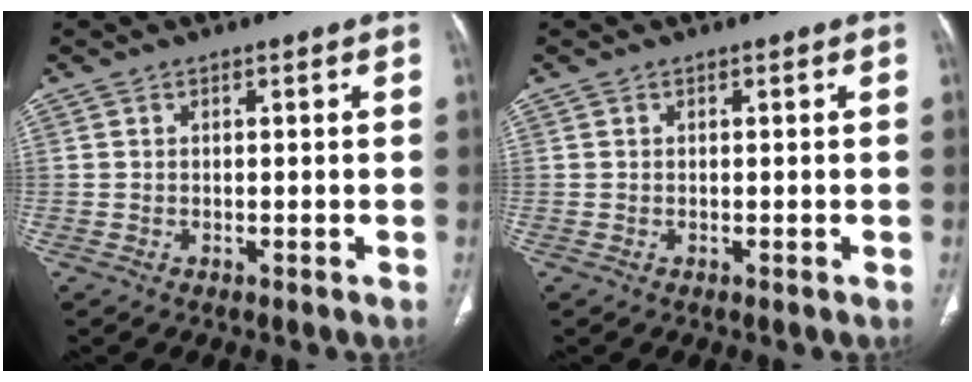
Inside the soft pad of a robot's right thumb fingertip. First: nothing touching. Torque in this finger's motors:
{"motor_torque": [-0.13, 0.13, -0.15, 0.14, 0.02]}